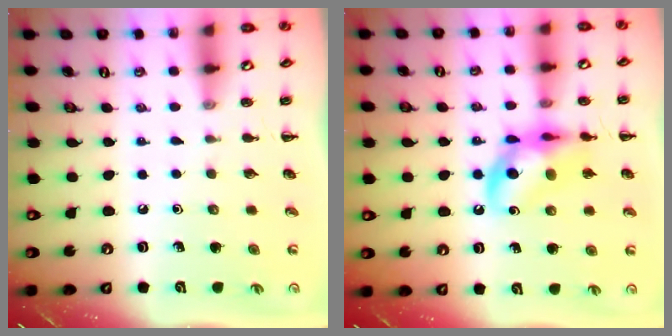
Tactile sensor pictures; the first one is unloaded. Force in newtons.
{"total": 13.5, "press": 13.2, "slide": 3.0}